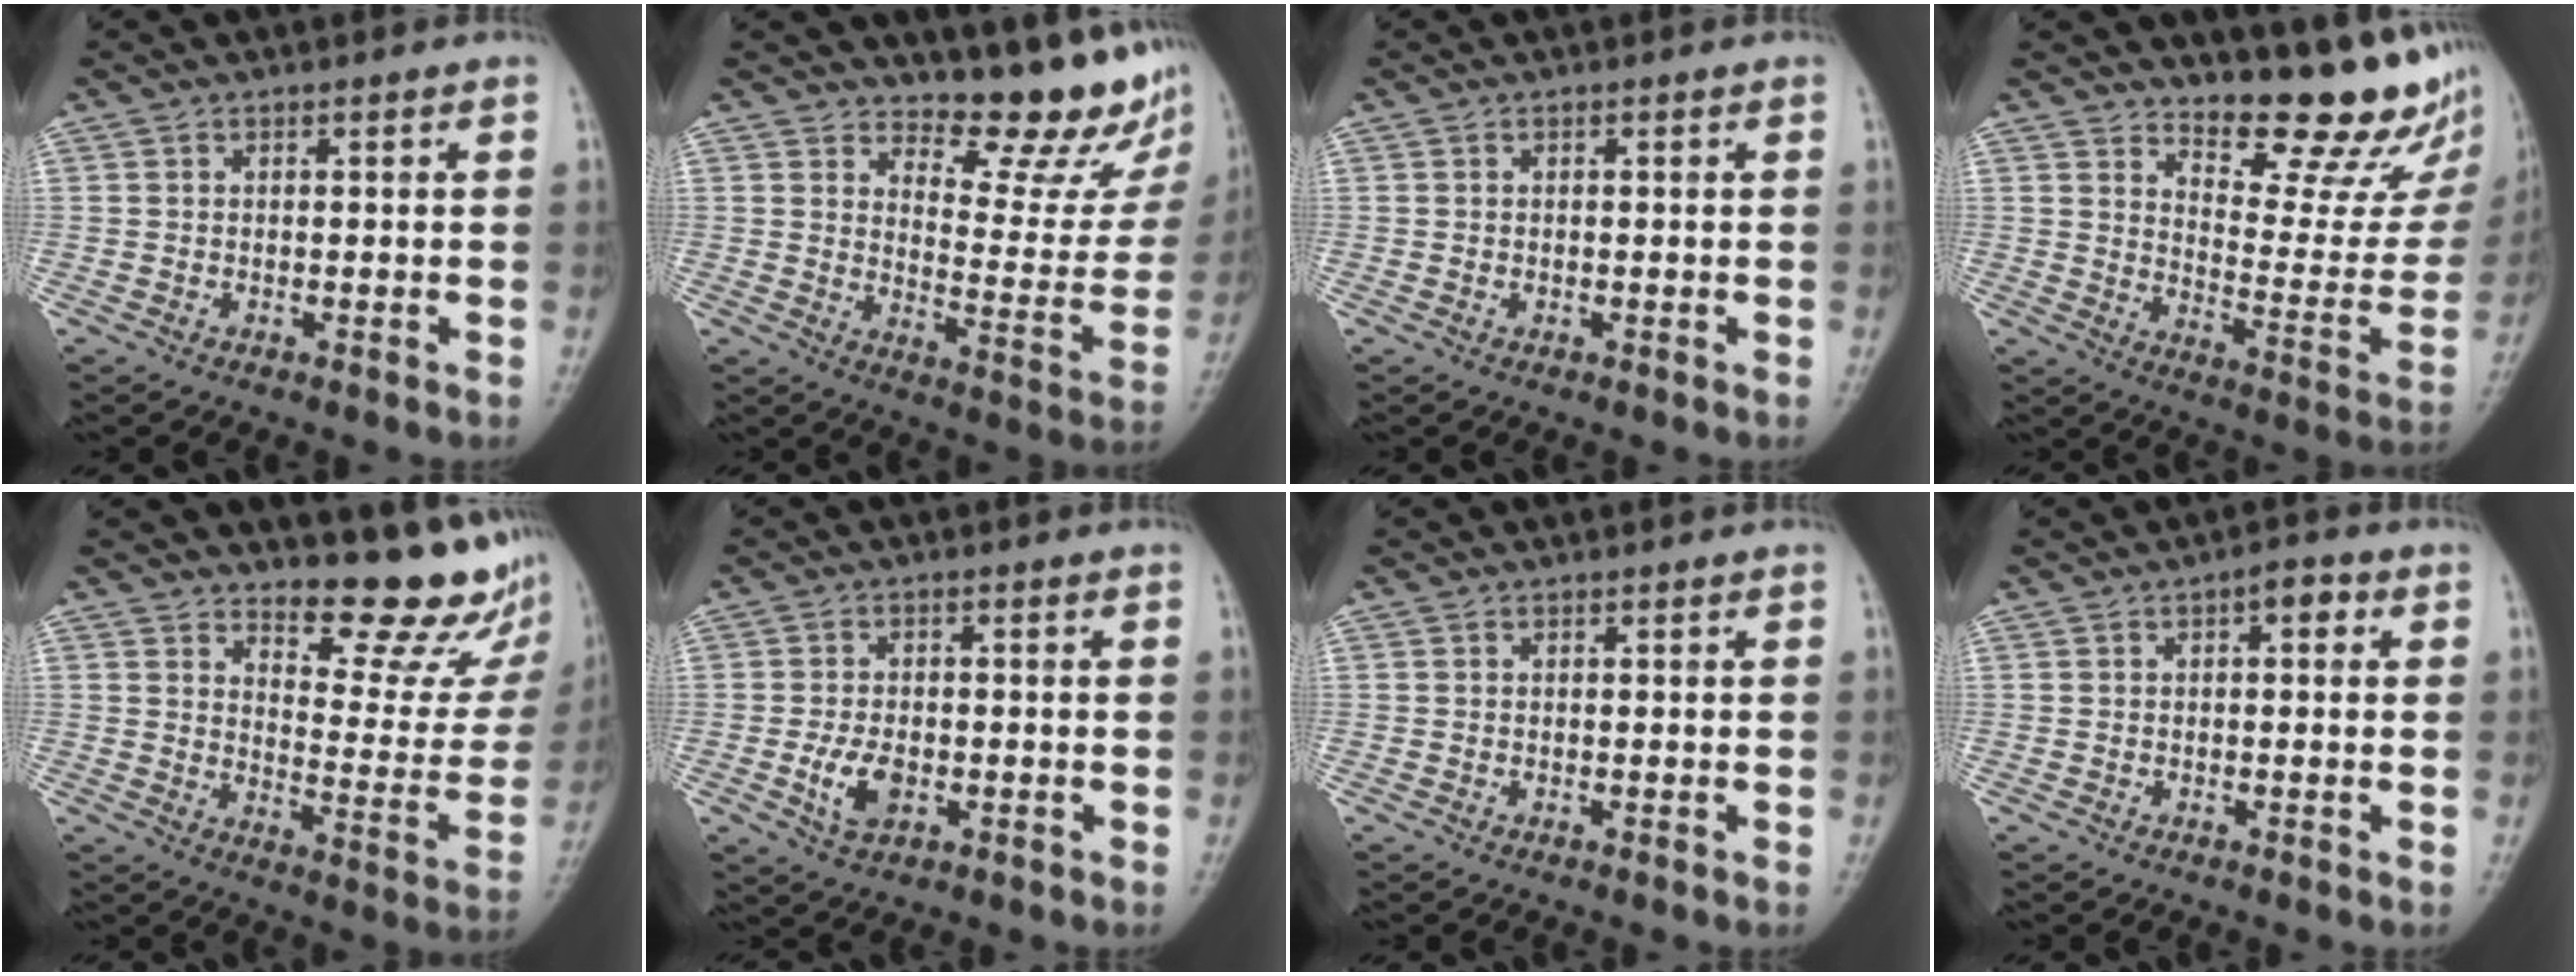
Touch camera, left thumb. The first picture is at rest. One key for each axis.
{"total": 15.3, "fx": 12.5, "fy": 5.0, "fz": 7.2, "tx": -0.048, "ty": -0.120, "tz": 0.157}
{"total": 0.0}
{"total": 17.7, "fx": 14.0, "fy": 5.3, "fz": 9.4, "tx": -0.080, "ty": -0.125, "tz": 0.190}
{"total": 15.8, "fx": 12.9, "fy": 4.8, "fz": 7.7, "tx": -0.055, "ty": -0.122, "tz": 0.166}
{"total": 5.4, "fx": -1.5, "fy": 3.1, "fz": 4.1, "tx": -0.077, "ty": 0.002, "tz": -0.024}
{"total": 0.0}
{"total": 2.9, "fx": 0.8, "fy": 1.4, "fz": 2.4, "tx": -0.020, "ty": 0.005, "tz": 0.003}